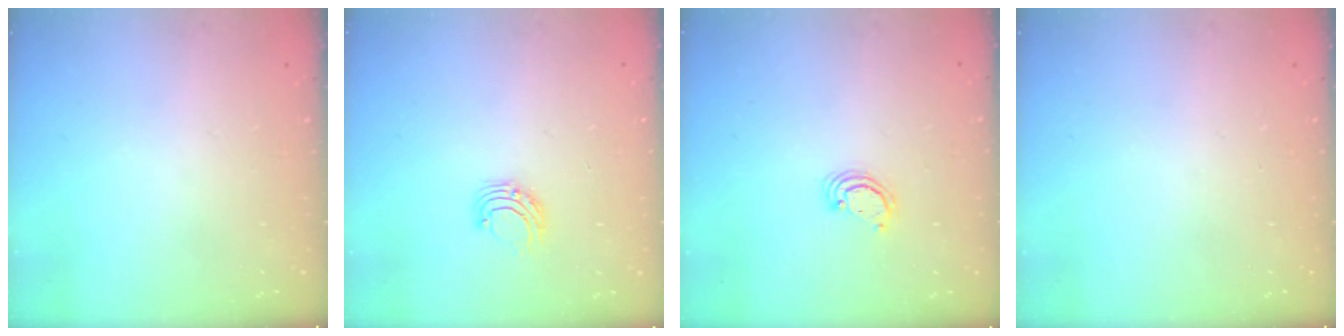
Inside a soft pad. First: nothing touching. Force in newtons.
{"total": 5.4, "press": 5.4, "slide": 0.6}
{"total": 2.3, "press": 2.3, "slide": 0.3}
{"total": 0.0}